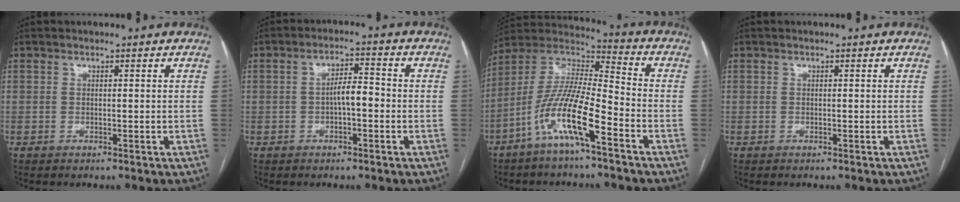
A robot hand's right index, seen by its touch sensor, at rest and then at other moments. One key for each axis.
{"total": 4.3, "fx": -0.8, "fy": 1.5, "fz": 4.0, "tx": -0.070, "ty": 0.017, "tz": -0.013}
{"total": 13.7, "fx": -6.9, "fy": 1.7, "fz": 11.8, "tx": -0.239, "ty": -0.002, "tz": -0.135}
{"total": 0.0}